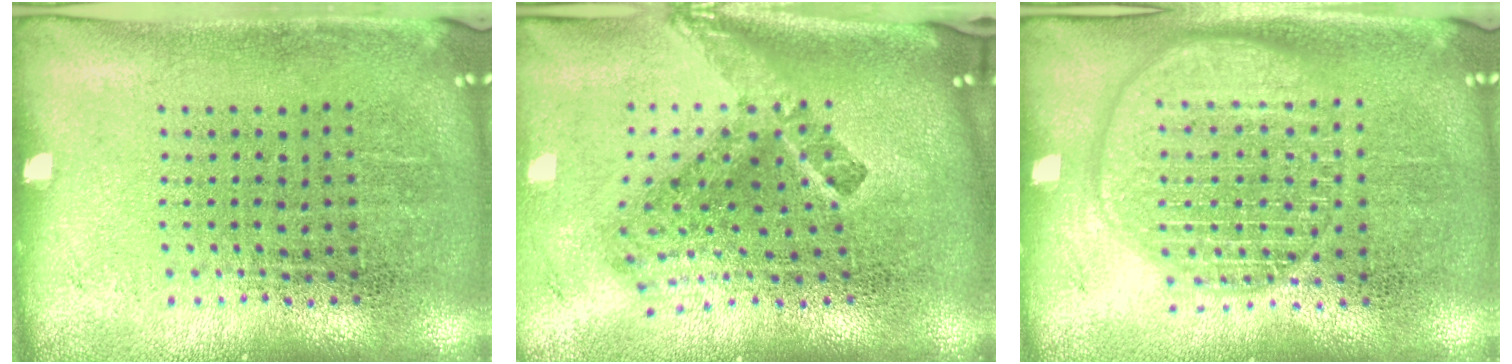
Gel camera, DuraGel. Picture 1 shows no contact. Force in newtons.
{"total": 2.7, "press": 1.7, "slide": 2.1}
{"total": 1.8, "press": 1.8, "slide": 0.2}